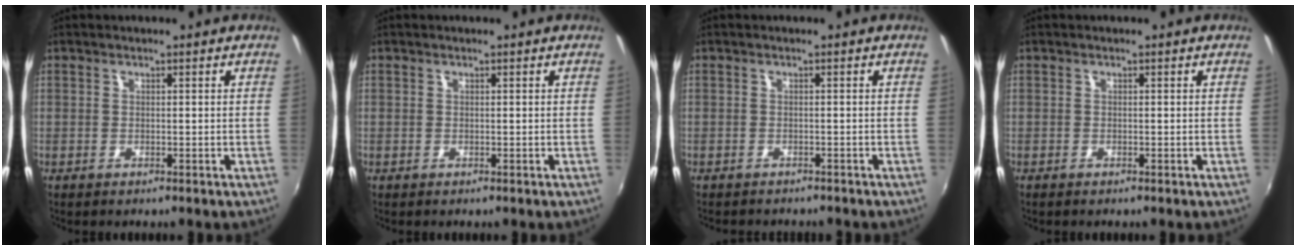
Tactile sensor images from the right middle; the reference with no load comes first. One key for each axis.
{"total": 0.0}
{"total": 2.9, "fx": -2.7, "fy": 0.6, "fz": 0.8, "tx": -0.022, "ty": -0.011, "tz": -0.038}
{"total": 0.6, "fx": -0.5, "fy": 0.2, "fz": 0.2, "tx": -0.004, "ty": -0.004, "tz": -0.011}